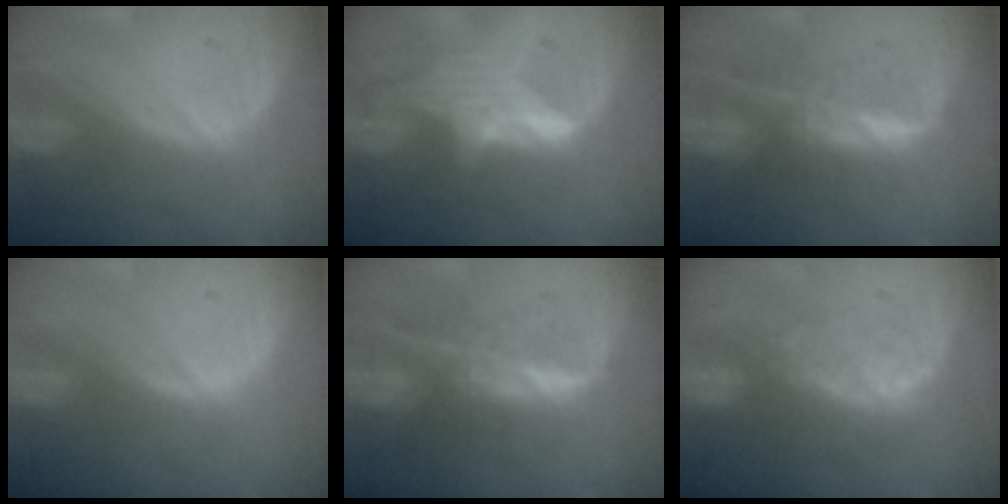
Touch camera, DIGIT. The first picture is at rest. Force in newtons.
{"total": 5.6, "press": 5.6, "slide": 0.4}
{"total": 7.4, "press": 6.2, "slide": 3.9}
{"total": 0.5, "press": 0.5, "slide": 0.1}
{"total": 7.4, "press": 6.2, "slide": 3.9}
{"total": 7.7, "press": 7.1, "slide": 3.0}